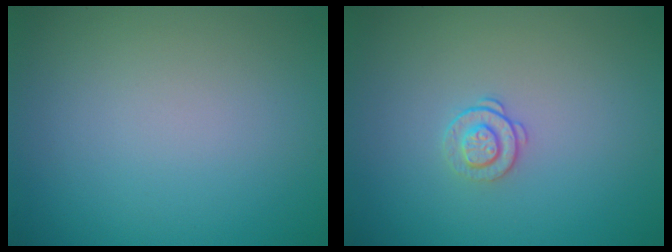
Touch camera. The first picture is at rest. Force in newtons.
{"total": 1.4, "press": 0.9, "slide": 1.0}